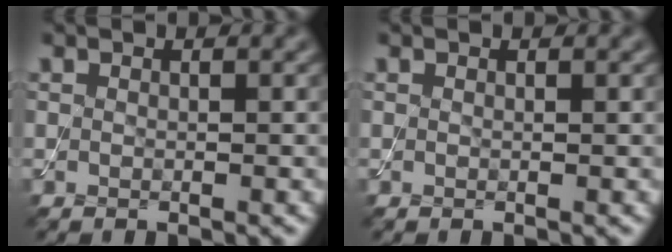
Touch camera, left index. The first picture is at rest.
{"total": 0.0}